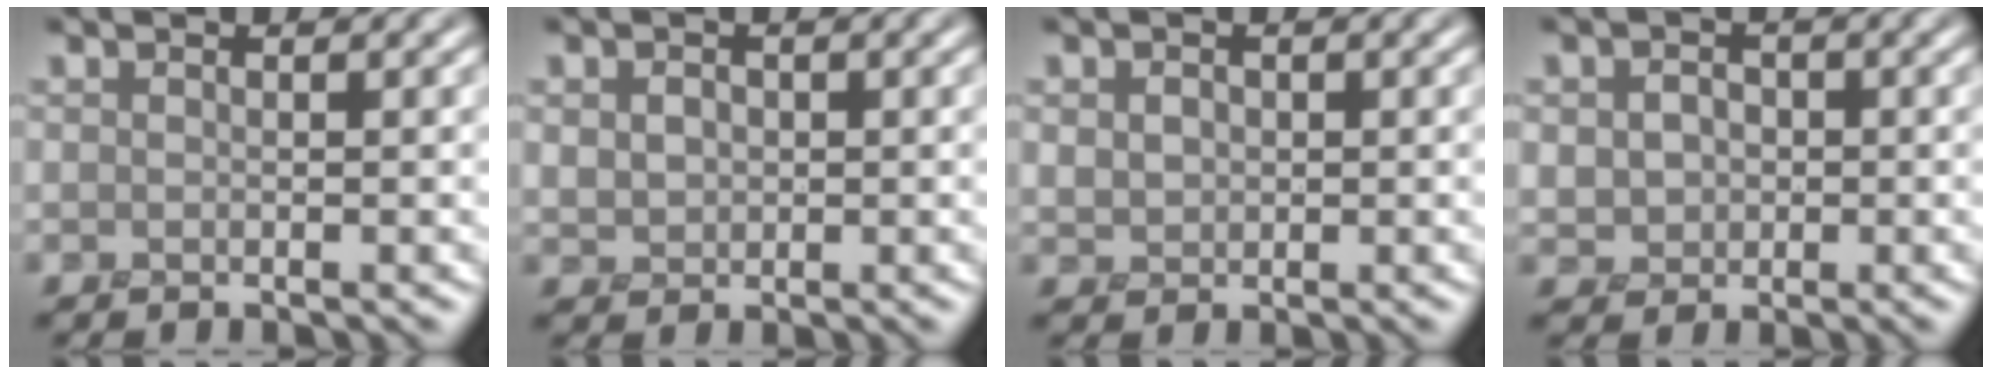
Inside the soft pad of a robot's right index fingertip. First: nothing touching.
{"total": 3.3, "force": [0.4, 2.7, 1.8], "torque": [-0.033, 0.016, -0.004]}
{"total": 2.5, "force": [0.3, 2.1, 1.4], "torque": [-0.028, 0.011, 0.003]}
{"total": 3.9, "force": [-0.2, 3.4, 2.0], "torque": [-0.027, 0.006, -0.018]}